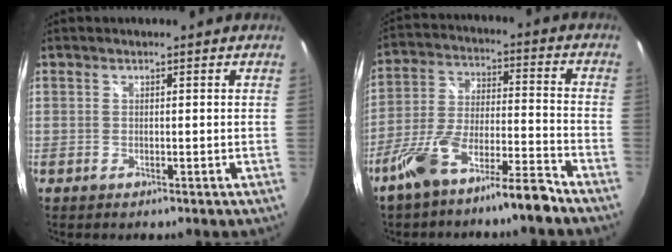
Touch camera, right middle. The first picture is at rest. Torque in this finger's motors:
{"motor_torque": [1.12, -1.01, 0.63, 0.21]}